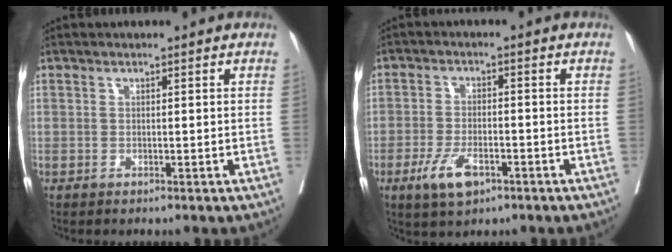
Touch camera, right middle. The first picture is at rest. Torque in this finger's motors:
{"motor_torque": [1.00, -0.55, 0.28, 0.10]}